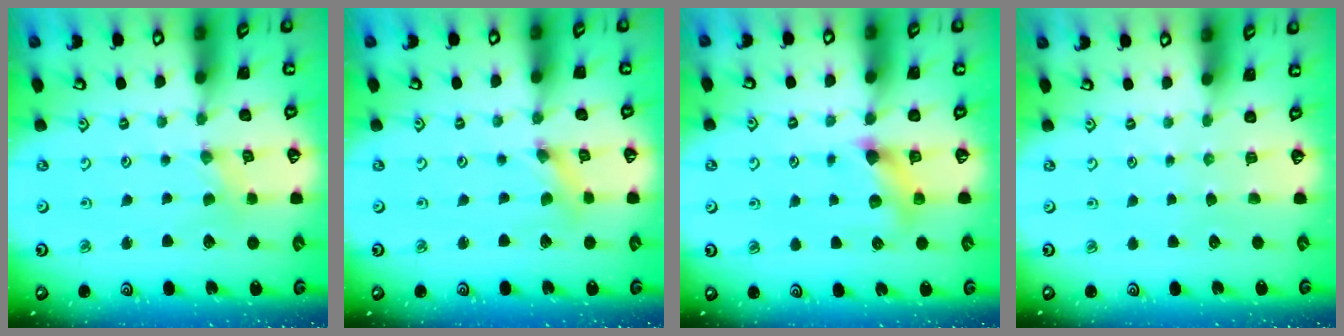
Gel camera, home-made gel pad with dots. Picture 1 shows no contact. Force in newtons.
{"total": 1.6, "press": 1.5, "slide": 0.3}
{"total": 7.3, "press": 7.2, "slide": 0.6}
{"total": 0.0}